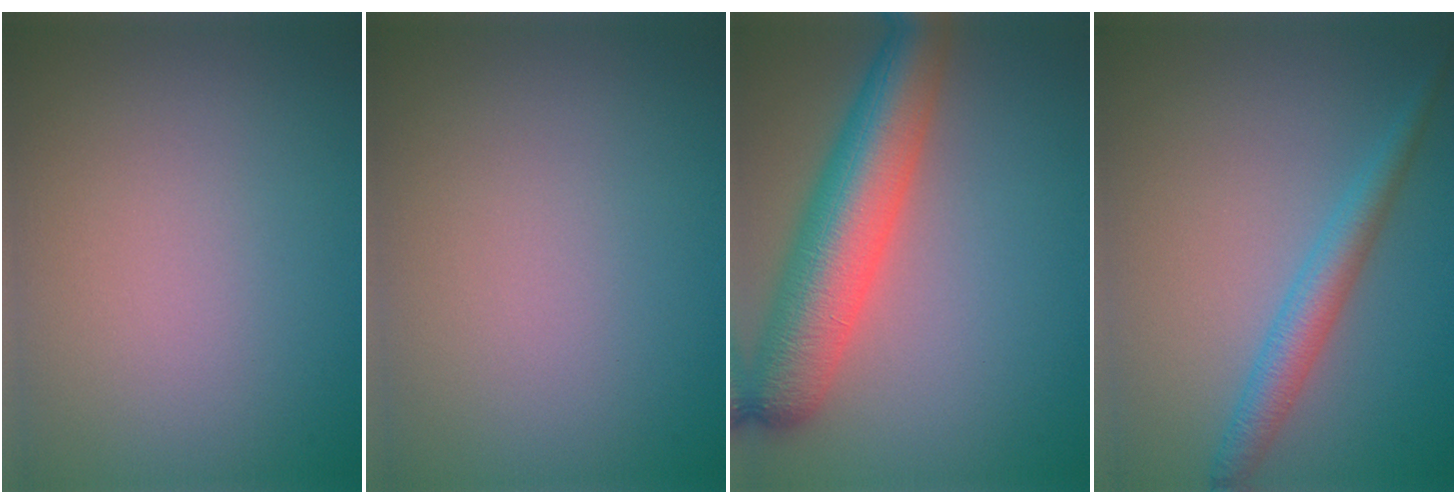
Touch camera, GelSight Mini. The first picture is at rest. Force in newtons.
{"total": 0.0}
{"total": 8.5, "press": 8.5, "slide": 0.5}
{"total": 3.0, "press": 3.0, "slide": 0.1}